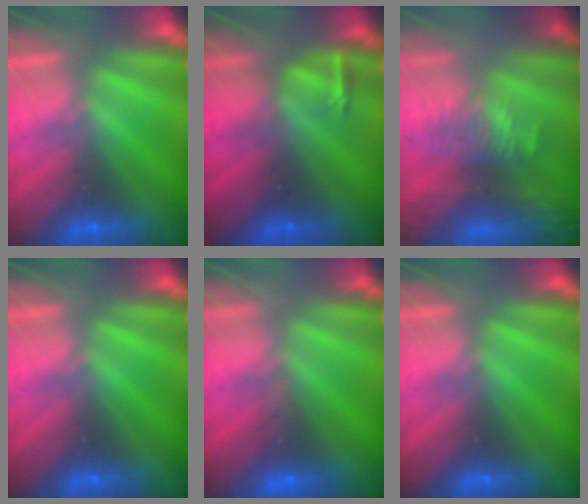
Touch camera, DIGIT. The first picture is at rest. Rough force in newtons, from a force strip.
{"total": 2.9}
{"total": 9.8}
{"total": 0.0}
{"total": 3.0}
{"total": 0.0}